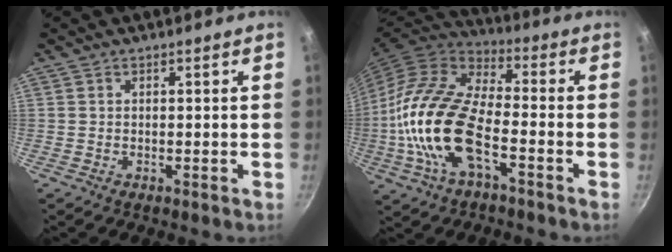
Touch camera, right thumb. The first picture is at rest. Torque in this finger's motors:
{"motor_torque": [2.66, 2.35, 2.41, -0.01, 0.89]}